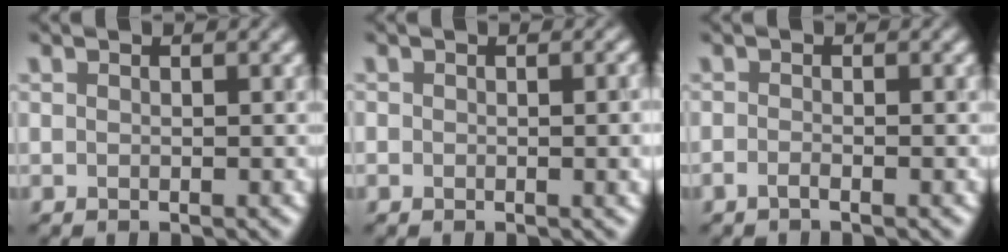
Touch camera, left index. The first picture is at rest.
{"total": 3.0, "force": [-0.2, 1.9, 2.3], "torque": [-0.014, -0.001, -0.003]}
{"total": 0.8, "force": [-0.6, 0.0, 0.5], "torque": [-0.013, 0.005, -0.012]}